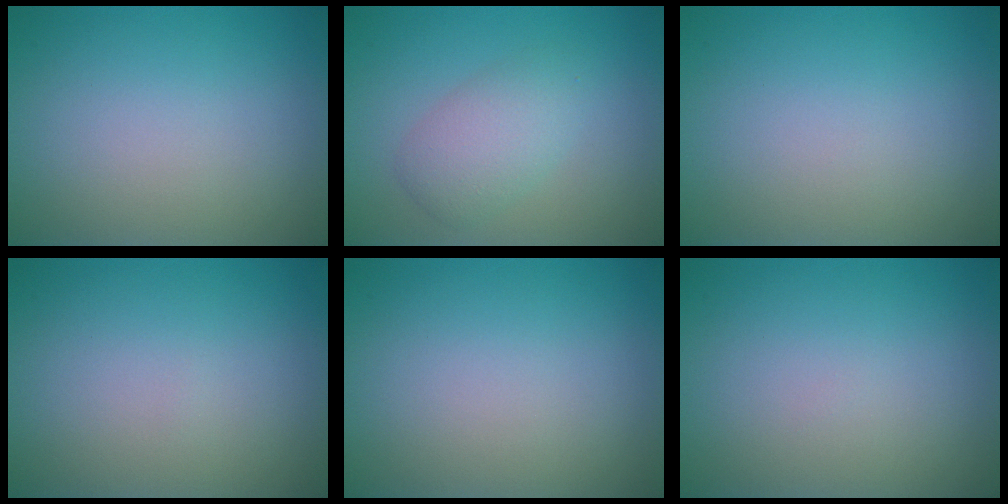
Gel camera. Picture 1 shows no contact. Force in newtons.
{"total": 3.2, "press": 3.2, "slide": 0.1}
{"total": 0.0}
{"total": 0.0}
{"total": 0.0}
{"total": 0.0}